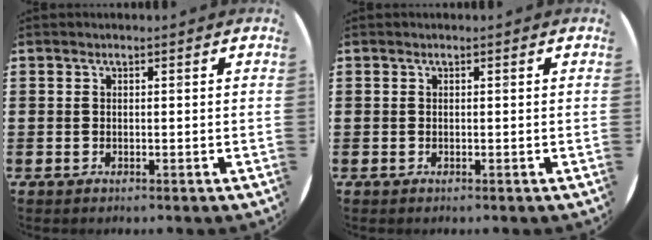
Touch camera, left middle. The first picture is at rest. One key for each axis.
{"total": 0.0}